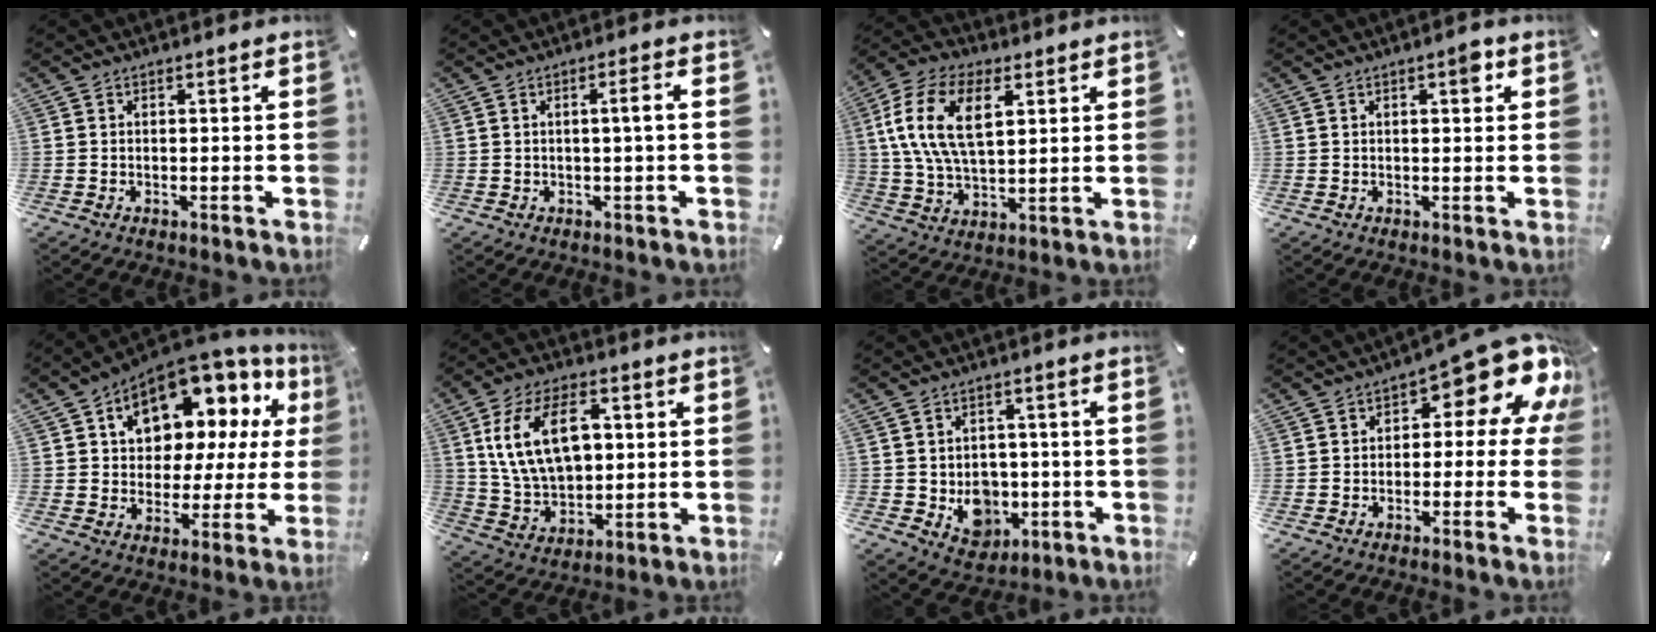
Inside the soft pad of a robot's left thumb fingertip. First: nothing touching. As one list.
[{"total": 3.9, "force": [0.2, 0.1, 3.9], "torque": [-0.071, -0.001, 0.000]}, {"total": 14.8, "force": [4.8, 8.2, 11.3], "torque": [-0.269, 0.003, 0.082]}, {"total": 3.2, "force": [1.3, 1.1, 2.7], "torque": [-0.032, -0.002, 0.015]}, {"total": 12.6, "force": [6.8, 8.4, 6.5], "torque": [-0.099, -0.059, 0.118]}, {"total": 15.0, "force": [3.7, 10.0, 10.5], "torque": [-0.205, 0.006, 0.065]}, {"total": 8.2, "force": [-0.8, 7.3, 3.5], "torque": [-0.036, 0.005, -0.003]}, {"total": 14.5, "force": [6.7, 6.0, 11.4], "torque": [-0.147, -0.051, 0.108]}]